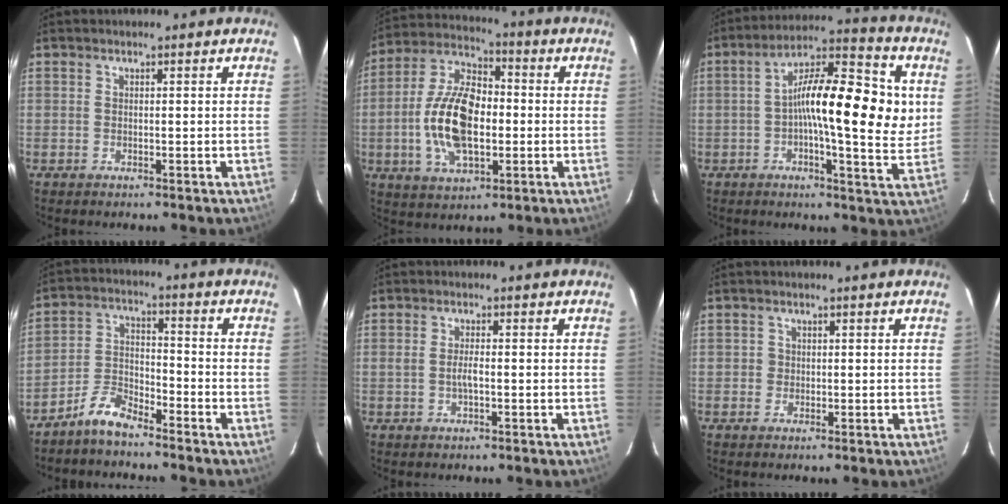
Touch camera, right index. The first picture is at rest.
{"total": 15.9, "force": [-2.2, 8.3, 13.4], "torque": [-0.272, 0.010, -0.041]}
{"total": 17.4, "force": [1.8, 4.8, 16.7], "torque": [-0.255, 0.024, 0.012]}
{"total": 6.4, "force": [-5.5, 1.7, 2.8], "torque": [-0.067, 0.019, -0.112]}
{"total": 2.1, "force": [-0.5, 0.4, 2.0], "torque": [-0.039, 0.001, -0.010]}
{"total": 1.3, "force": [-0.2, 1.3, 0.1], "torque": [0.001, 0.002, -0.003]}